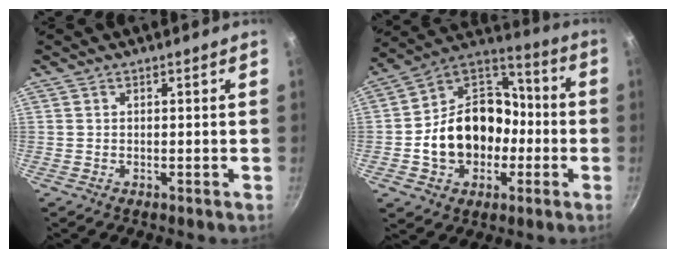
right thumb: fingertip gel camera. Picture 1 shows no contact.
{"total": 19.2, "force": [-3.4, 15.2, 11.3], "torque": [-0.158, 0.059, -0.059]}